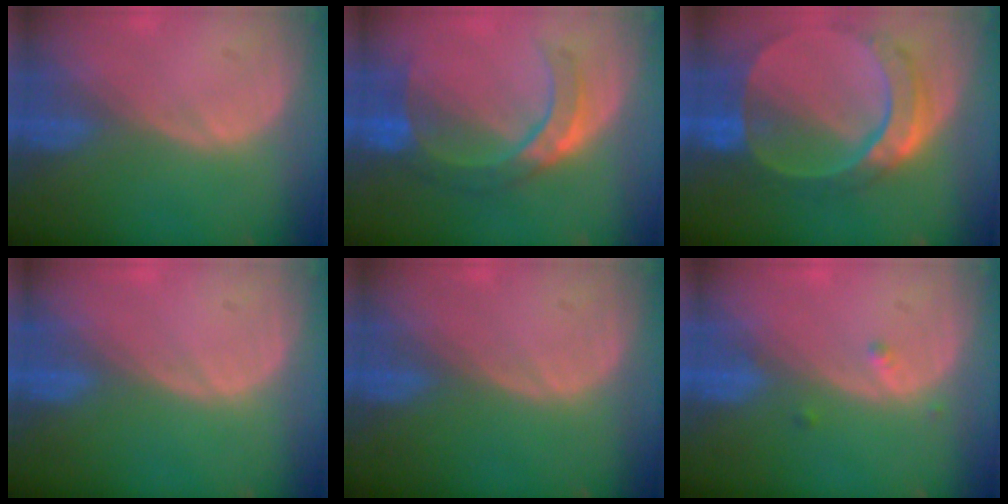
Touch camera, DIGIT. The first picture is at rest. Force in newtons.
{"total": 7.0, "press": 6.9, "slide": 1.0}
{"total": 10.5, "press": 8.9, "slide": 5.7}
{"total": 0.0}
{"total": 0.0}
{"total": 1.3, "press": 1.1, "slide": 0.7}